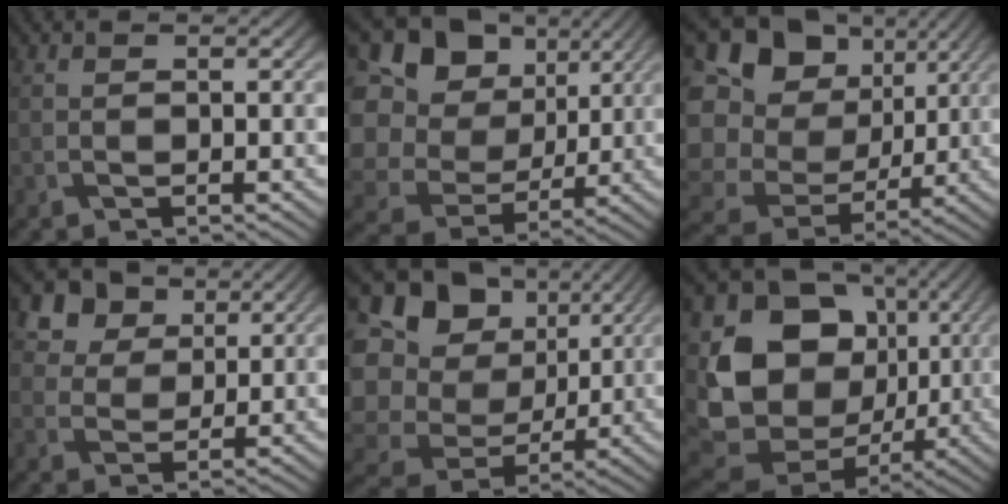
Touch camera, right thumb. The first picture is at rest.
{"total": 18.5, "force": [3.2, 16.0, 8.8], "torque": [-0.276, 0.014, 0.071]}
{"total": 20.7, "force": [2.8, 18.1, 9.5], "torque": [-0.282, 0.001, 0.055]}
{"total": 7.4, "force": [4.0, 5.4, 3.0], "torque": [-0.084, -0.012, 0.077]}
{"total": 21.1, "force": [2.7, 18.6, 9.6], "torque": [-0.286, 0.005, 0.054]}
{"total": 17.3, "force": [0.1, 14.2, 9.9], "torque": [-0.217, -0.034, 0.014]}